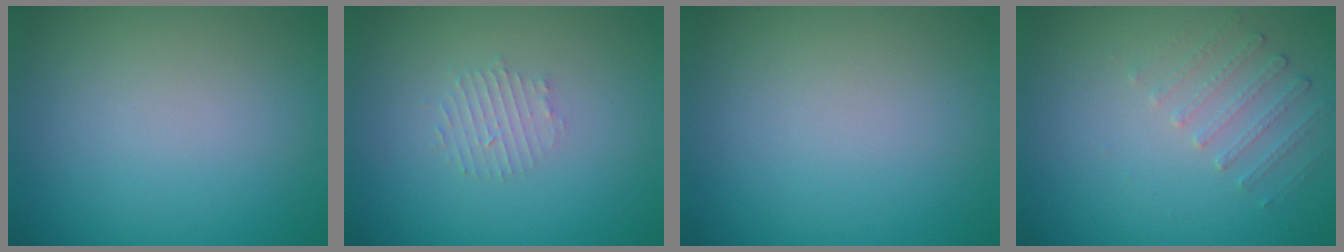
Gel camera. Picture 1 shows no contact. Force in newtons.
{"total": 1.6, "press": 1.5, "slide": 0.3}
{"total": 0.0}
{"total": 1.5, "press": 1.0, "slide": 1.1}